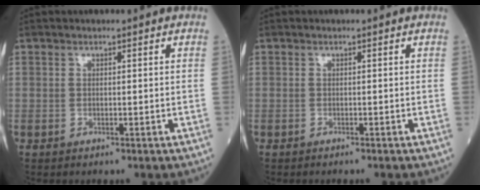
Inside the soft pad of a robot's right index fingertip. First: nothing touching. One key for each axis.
{"total": 0.7, "fx": -0.6, "fy": 0.0, "fz": 0.2, "tx": -0.005, "ty": -0.001, "tz": -0.010}